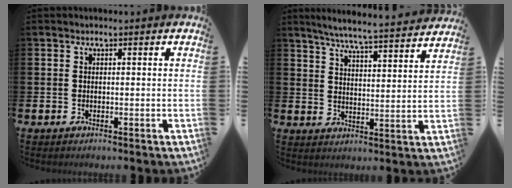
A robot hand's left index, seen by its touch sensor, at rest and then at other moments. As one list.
[{"total": 6.5, "force": [6.1, -0.2, 2.0], "torque": [-0.053, -0.047, 0.104]}]